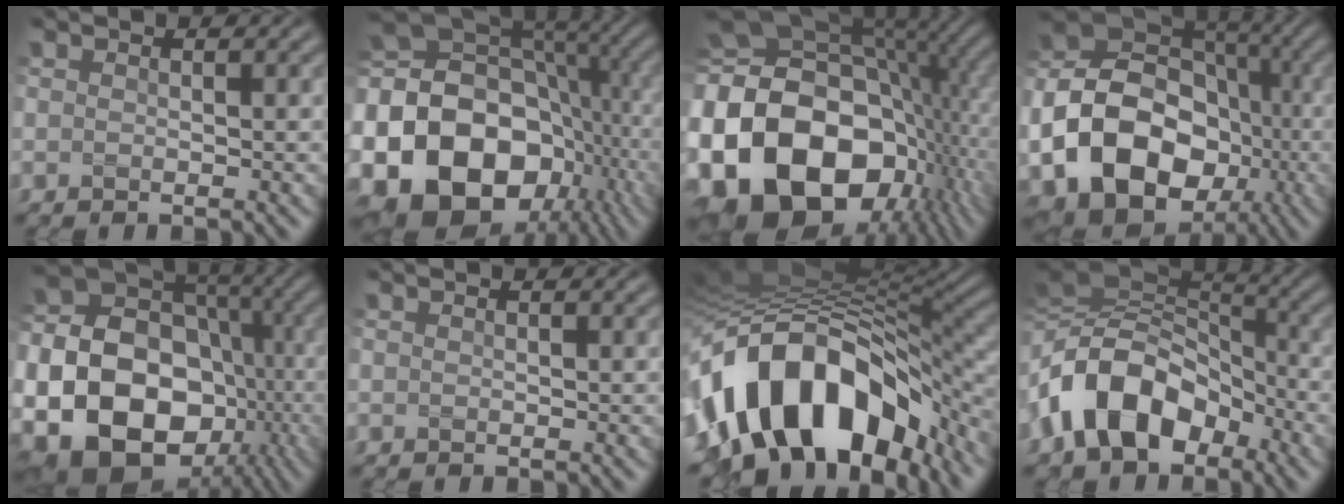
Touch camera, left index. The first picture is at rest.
{"total": 23.2, "force": [-5.8, 18.4, 12.8], "torque": [-0.236, -0.013, -0.109]}
{"total": 20.5, "force": [-4.5, 14.7, 13.5], "torque": [-0.290, -0.013, -0.074]}
{"total": 16.9, "force": [-4.2, 13.6, 9.1], "torque": [-0.182, -0.017, -0.090]}
{"total": 24.7, "force": [-6.3, 20.8, 11.7], "torque": [-0.241, -0.028, -0.136]}
{"total": 0.0}
{"total": 14.2, "force": [-6.3, 8.3, 9.7], "torque": [-0.165, 0.011, -0.104]}
{"total": 11.2, "force": [-3.9, 7.3, 7.5], "torque": [-0.140, 0.021, -0.085]}